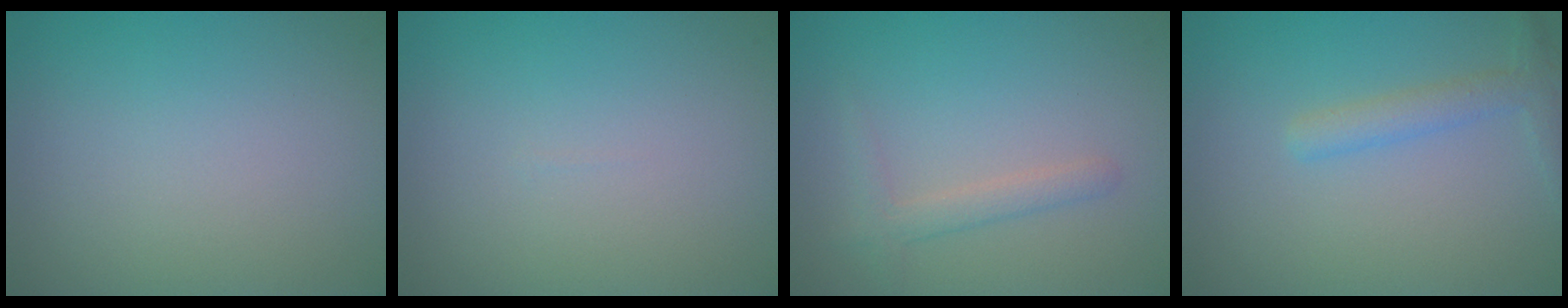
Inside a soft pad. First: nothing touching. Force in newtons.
{"total": 0.0}
{"total": 1.7, "press": 1.7, "slide": 0.1}
{"total": 2.2, "press": 2.2, "slide": 0.1}